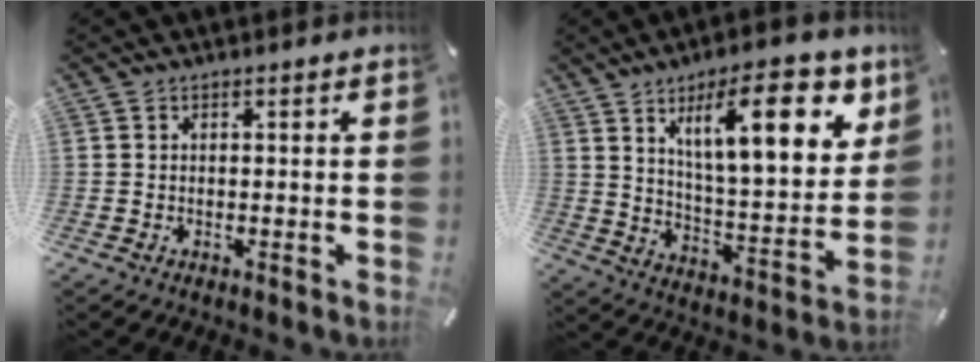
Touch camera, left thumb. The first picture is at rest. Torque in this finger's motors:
{"motor_torque": [2.56, 1.48, 1.99, -0.78, 0.23]}